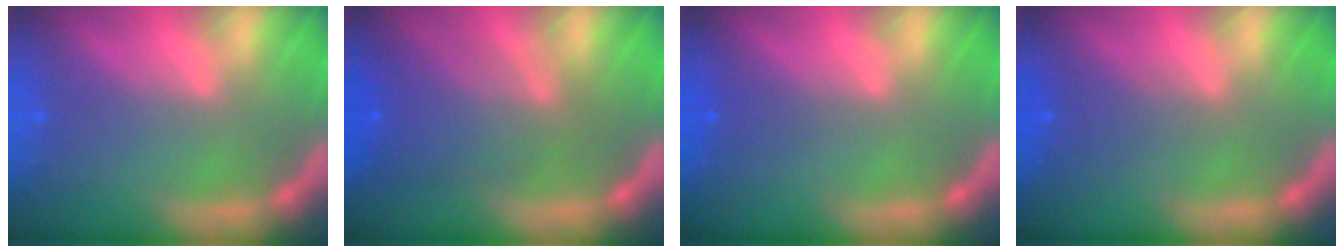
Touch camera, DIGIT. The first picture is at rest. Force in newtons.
{"total": 6.0}
{"total": 0.9}
{"total": 2.0}